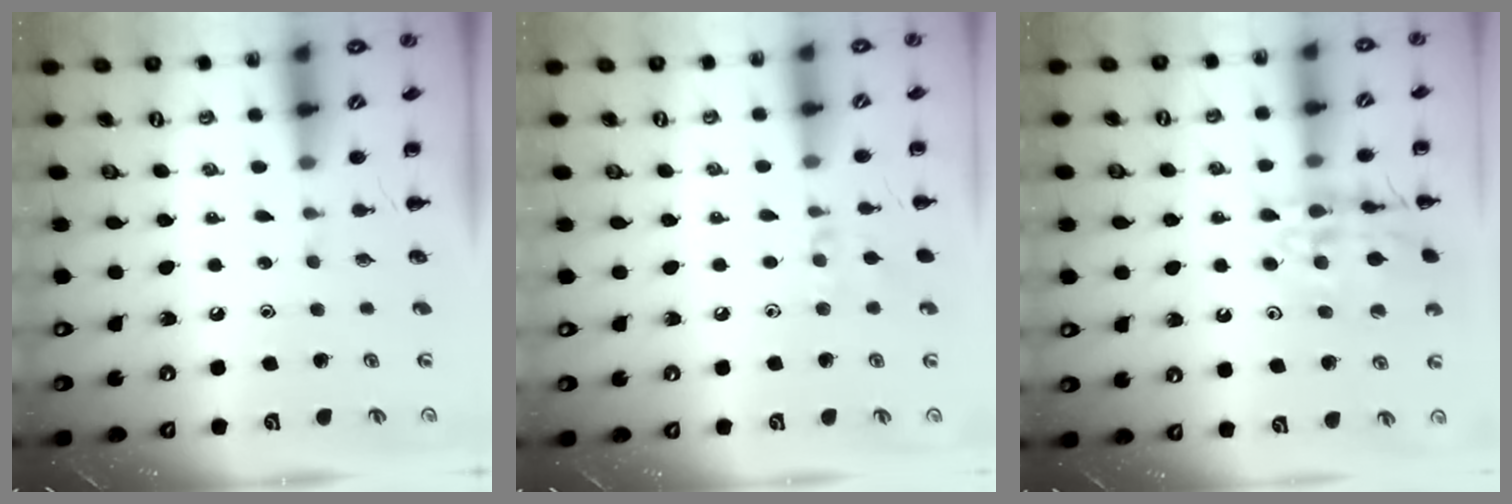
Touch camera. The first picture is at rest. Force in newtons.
{"total": 6.9, "press": 6.6, "slide": 1.9}
{"total": 15.6, "press": 15.5, "slide": 1.3}